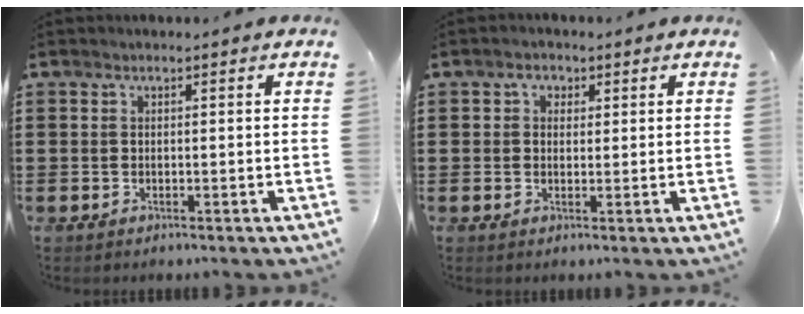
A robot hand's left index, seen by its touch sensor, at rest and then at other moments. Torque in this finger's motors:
{"motor_torque": [-0.04, 1.03, 0.05, 0.01]}